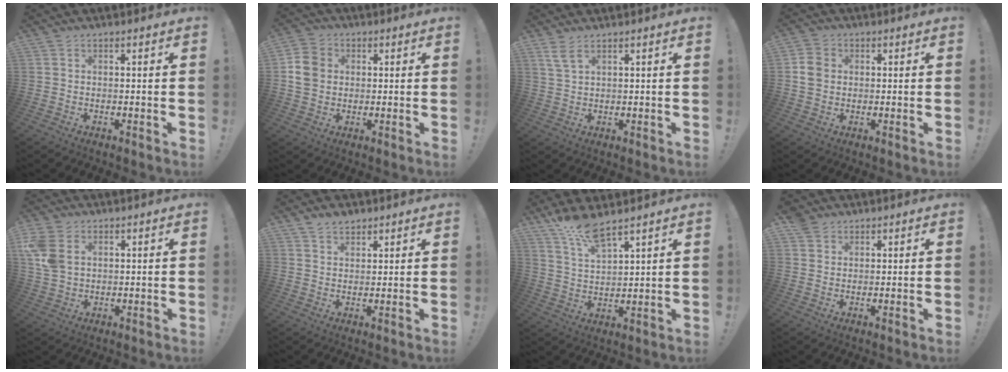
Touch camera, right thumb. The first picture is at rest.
{"total": 8.5, "force": [1.0, 7.1, 4.6], "torque": [-0.090, 0.008, 0.021]}
{"total": 4.0, "force": [2.6, 0.8, 2.9], "torque": [-0.063, -0.006, 0.048]}
{"total": 5.4, "force": [0.6, 4.6, 2.9], "torque": [-0.051, 0.009, 0.013]}
{"total": 8.7, "force": [3.1, 5.9, 5.6], "torque": [-0.121, -0.008, 0.059]}
{"total": 4.0, "force": [3.3, 2.0, 1.0], "torque": [-0.009, -0.021, 0.060]}
{"total": 9.1, "force": [7.6, 1.6, 4.6], "torque": [-0.104, -0.040, 0.141]}
{"total": 3.2, "force": [2.4, 2.1, 0.5], "torque": [-0.005, -0.012, 0.045]}